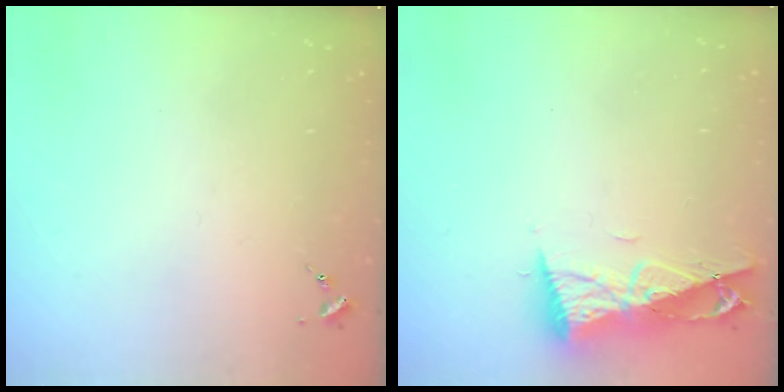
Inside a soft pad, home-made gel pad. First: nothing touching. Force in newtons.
{"total": 9.5, "press": 9.4, "slide": 1.4}